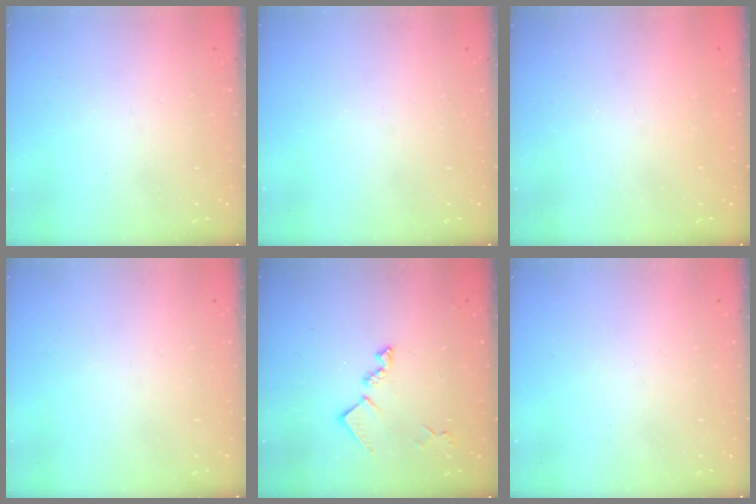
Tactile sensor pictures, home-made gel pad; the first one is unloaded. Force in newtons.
{"total": 0.0}
{"total": 1.0, "press": 1.0, "slide": 0.2}
{"total": 0.0}
{"total": 12.0, "press": 12.0, "slide": 0.4}
{"total": 0.0}